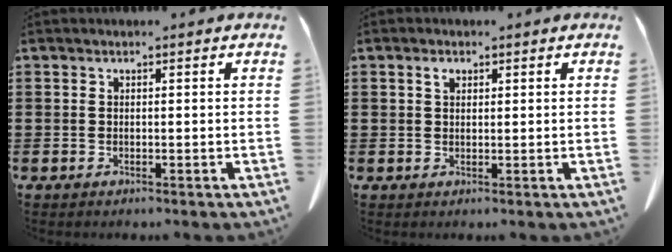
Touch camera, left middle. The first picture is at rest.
{"total": 1.3, "force": [0.6, 0.8, 0.8], "torque": [-0.011, 0.003, 0.009]}